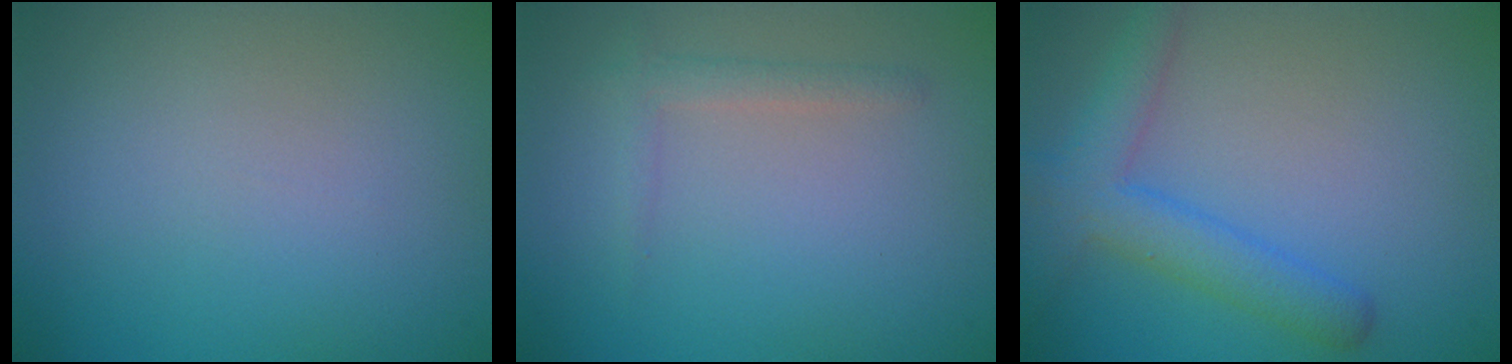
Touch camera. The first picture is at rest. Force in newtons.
{"total": 1.4, "press": 1.4, "slide": 0.1}
{"total": 4.4, "press": 4.4, "slide": 0.2}